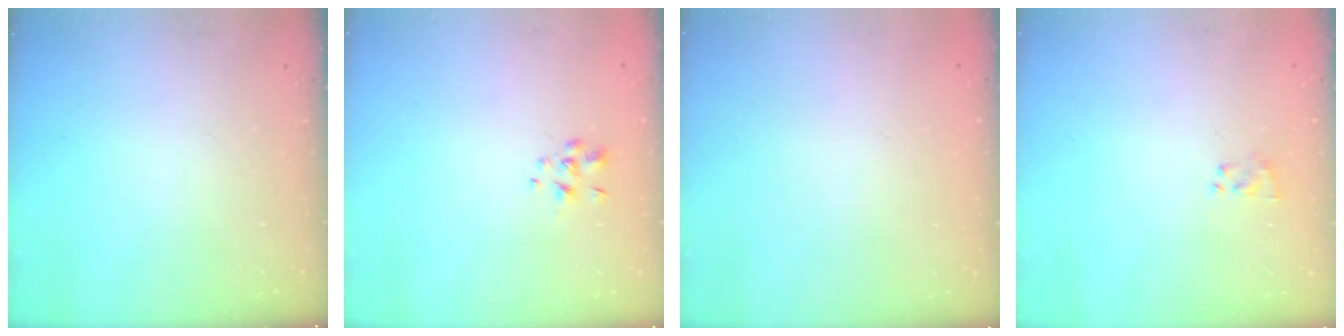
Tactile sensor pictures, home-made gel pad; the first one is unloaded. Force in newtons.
{"total": 1.6, "press": 1.5, "slide": 0.6}
{"total": 1.7, "press": 1.7, "slide": 0.2}
{"total": 2.2, "press": 2.0, "slide": 1.0}